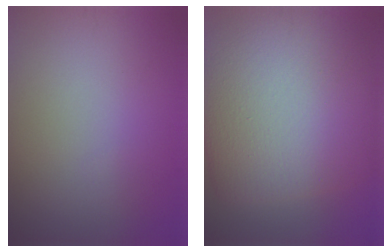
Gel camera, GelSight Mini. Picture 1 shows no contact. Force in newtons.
{"total": 13.1, "press": 13.1, "slide": 0.3}